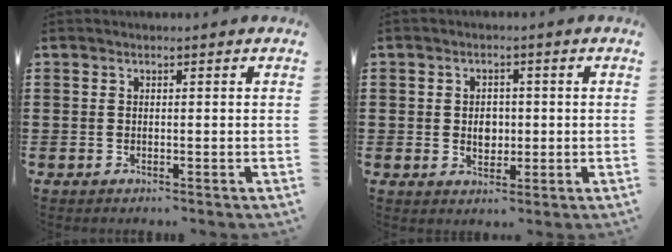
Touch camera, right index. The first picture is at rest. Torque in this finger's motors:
{"motor_torque": [2.14, 0.00, 0.12, 0.00]}